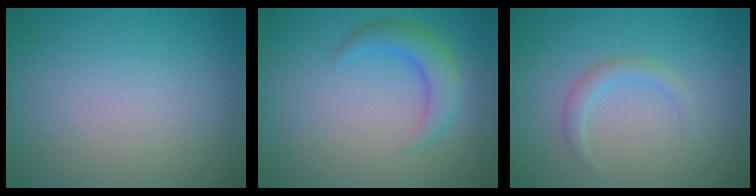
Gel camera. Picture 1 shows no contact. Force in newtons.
{"total": 3.4, "press": 3.4, "slide": 0.2}
{"total": 1.7, "press": 1.7, "slide": 0.1}